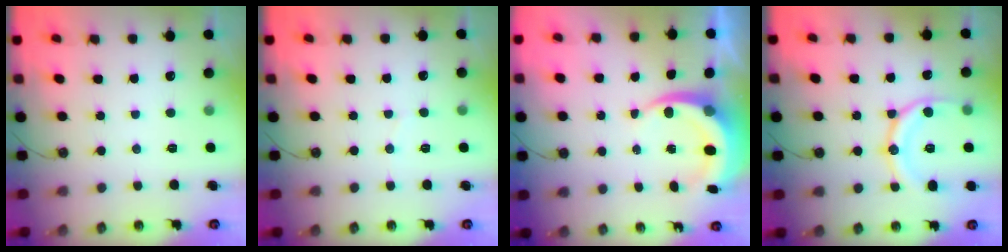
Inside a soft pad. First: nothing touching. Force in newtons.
{"total": 2.2, "press": 2.2, "slide": 0.2}
{"total": 7.8, "press": 7.5, "slide": 2.3}
{"total": 14.2, "press": 14.2, "slide": 1.4}